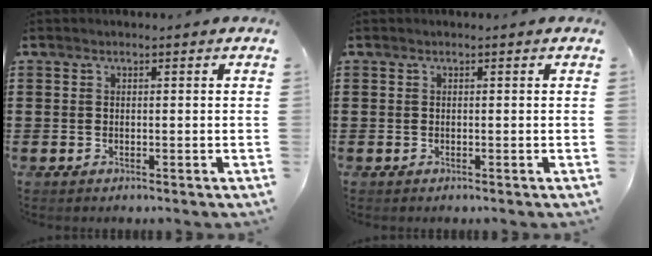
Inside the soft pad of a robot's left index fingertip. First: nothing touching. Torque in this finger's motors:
{"motor_torque": [0.00, 0.00, 0.00, 0.00]}